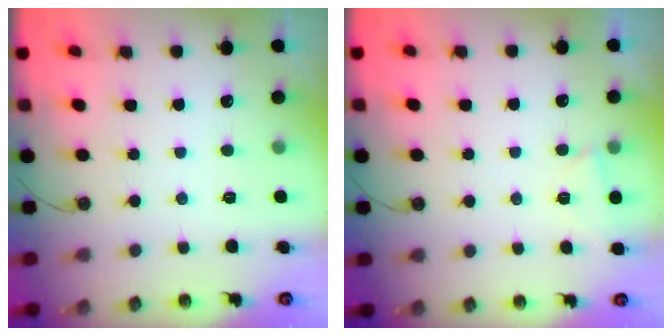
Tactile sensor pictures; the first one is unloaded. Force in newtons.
{"total": 2.5, "press": 2.5, "slide": 0.4}